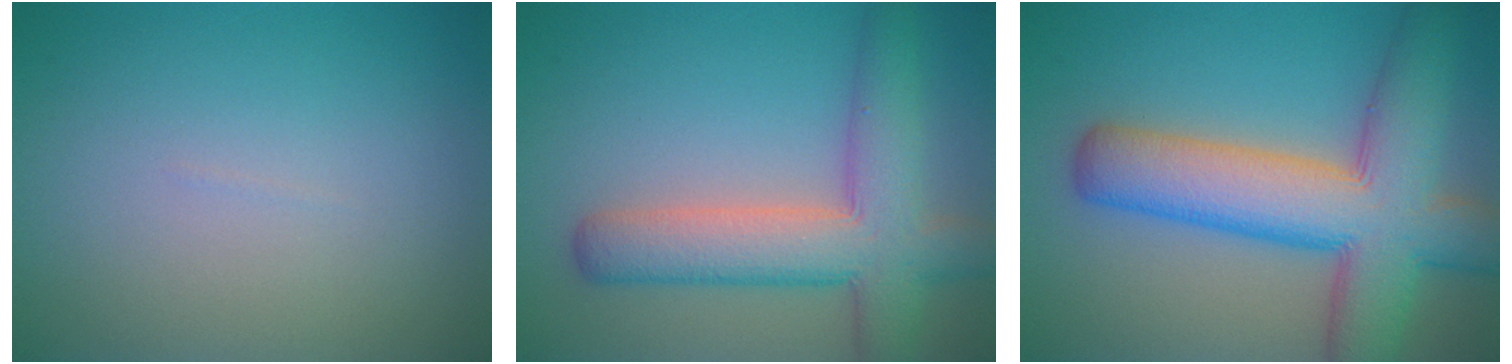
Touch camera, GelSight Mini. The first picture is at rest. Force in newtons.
{"total": 7.3, "press": 7.3, "slide": 0.4}
{"total": 10.9, "press": 10.9, "slide": 0.6}